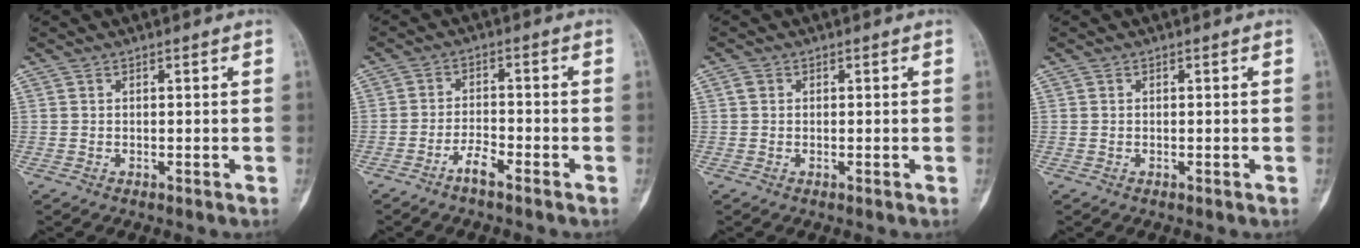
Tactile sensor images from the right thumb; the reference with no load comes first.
{"total": 3.9, "force": [-2.9, 0.8, 2.5], "torque": [-0.048, 0.019, -0.058]}
{"total": 1.1, "force": [0.4, 0.9, 0.5], "torque": [-0.006, 0.003, 0.006]}
{"total": 0.0}